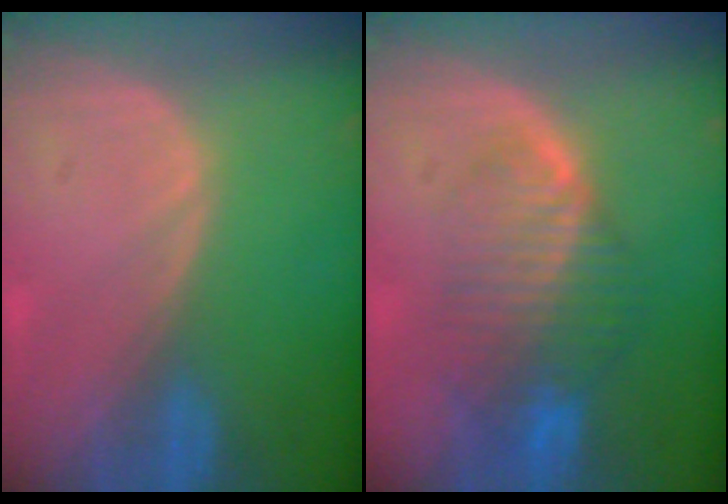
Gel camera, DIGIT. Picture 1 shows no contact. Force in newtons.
{"total": 8.4, "press": 7.3, "slide": 4.1}